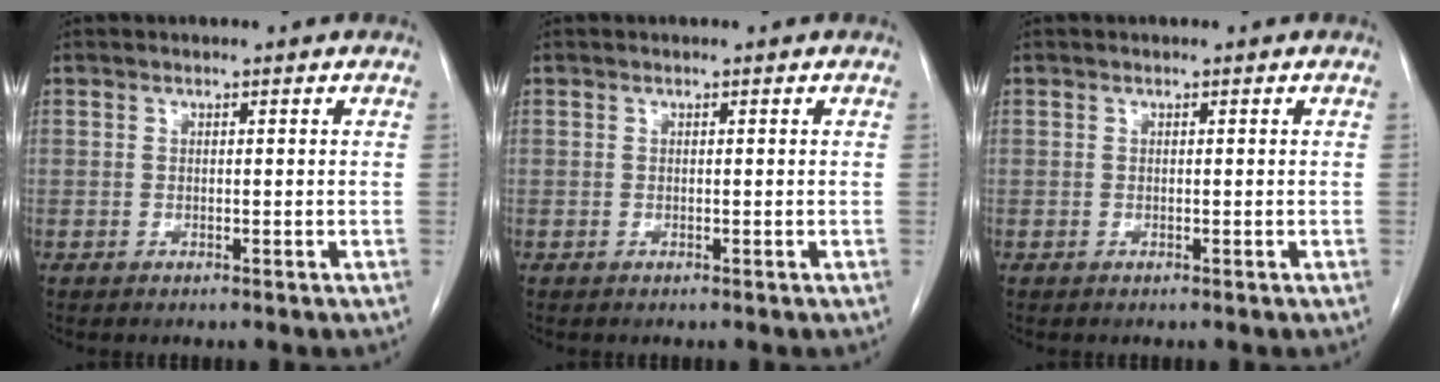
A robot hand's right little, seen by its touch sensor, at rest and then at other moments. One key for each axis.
{"total": 0.0}
{"total": 0.0}